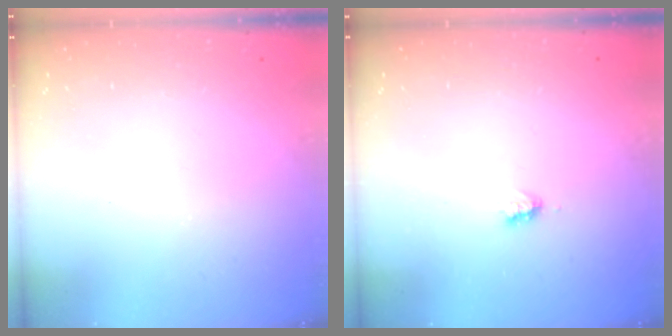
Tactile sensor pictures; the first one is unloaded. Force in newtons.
{"total": 1.9, "press": 1.8, "slide": 0.4}